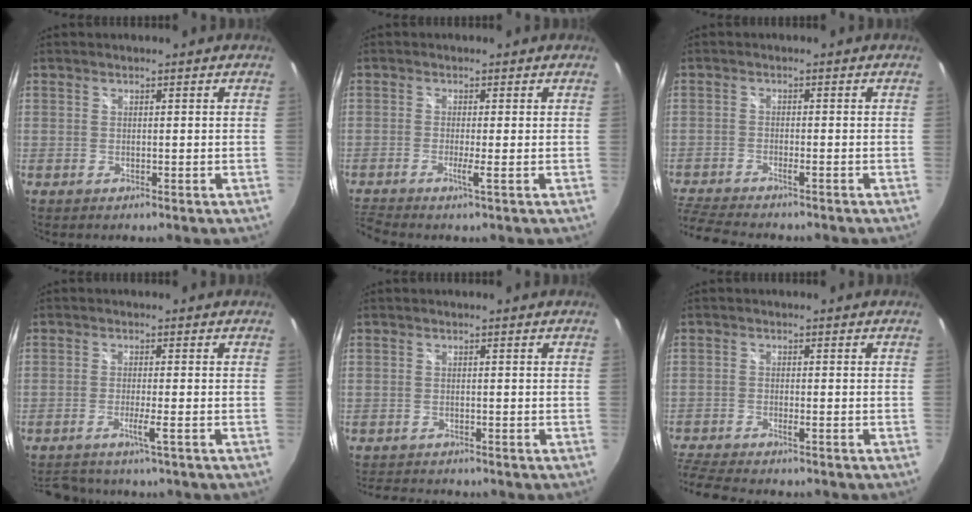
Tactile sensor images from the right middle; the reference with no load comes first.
{"total": 4.2, "force": [-2.6, -1.2, 3.1], "torque": [-0.077, -0.016, -0.056]}
{"total": 8.7, "force": [-7.8, 1.0, 3.8], "torque": [-0.109, -0.019, -0.139]}
{"total": 5.3, "force": [-4.3, 0.5, 3.0], "torque": [-0.064, -0.007, -0.072]}
{"total": 4.7, "force": [-4.4, 1.1, 1.2], "torque": [-0.034, -0.011, -0.070]}
{"total": 8.8, "force": [-7.8, 1.3, 3.9], "torque": [-0.111, -0.020, -0.139]}